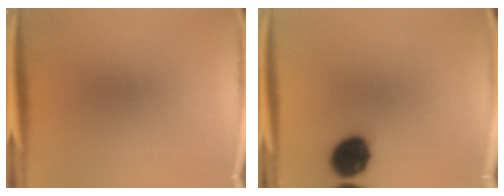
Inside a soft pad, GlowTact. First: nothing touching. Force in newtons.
{"total": 12.1}